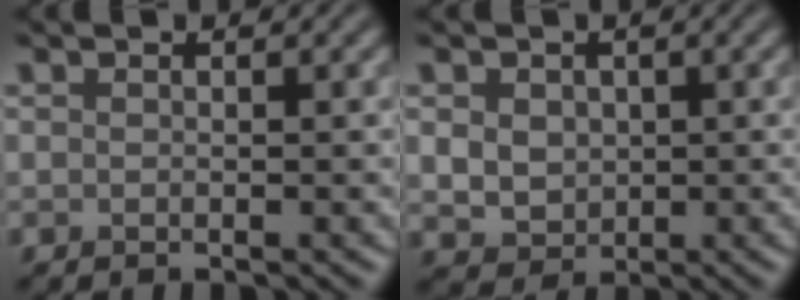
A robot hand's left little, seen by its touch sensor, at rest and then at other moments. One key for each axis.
{"total": 3.3, "fx": 0.5, "fy": 2.8, "fz": 1.7, "tx": -0.041, "ty": 0.003, "tz": 0.008}